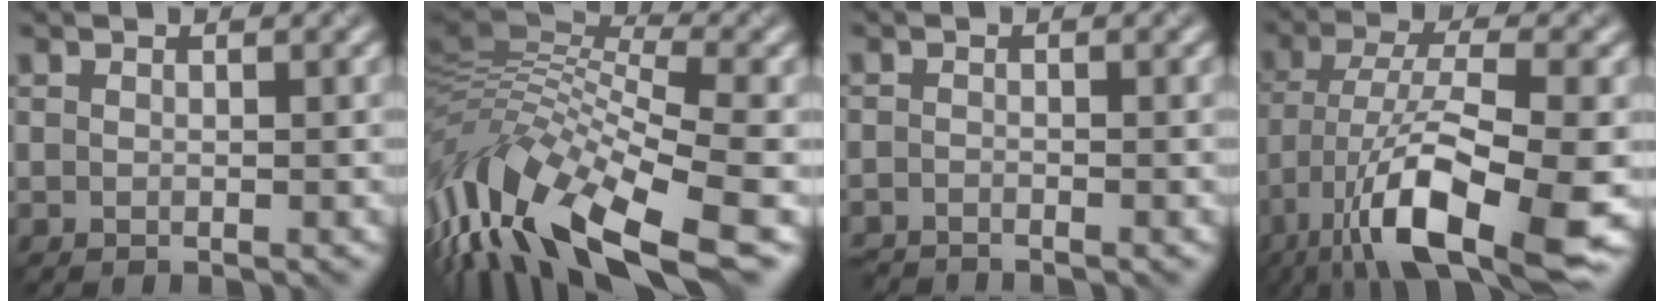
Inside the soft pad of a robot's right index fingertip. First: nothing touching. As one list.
[{"total": 11.8, "force": [-4.0, 4.3, 10.2], "torque": [-0.209, 0.021, -0.065]}, {"total": 2.0, "force": [-1.9, 0.0, 0.4], "torque": [-0.018, -0.006, -0.043]}, {"total": 12.3, "force": [-5.1, 4.1, 10.3], "torque": [-0.197, -0.002, -0.094]}]